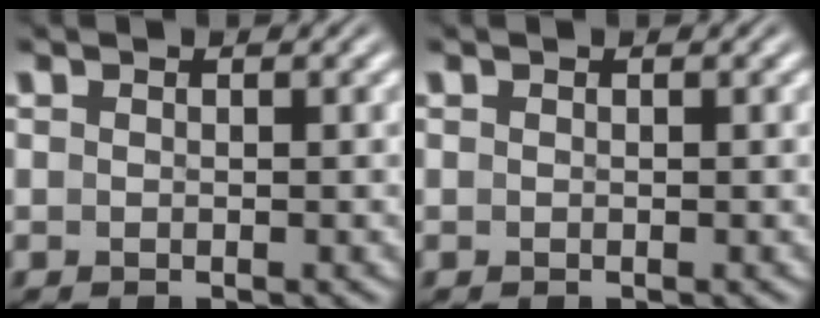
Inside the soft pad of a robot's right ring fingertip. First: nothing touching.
{"total": 0.0}